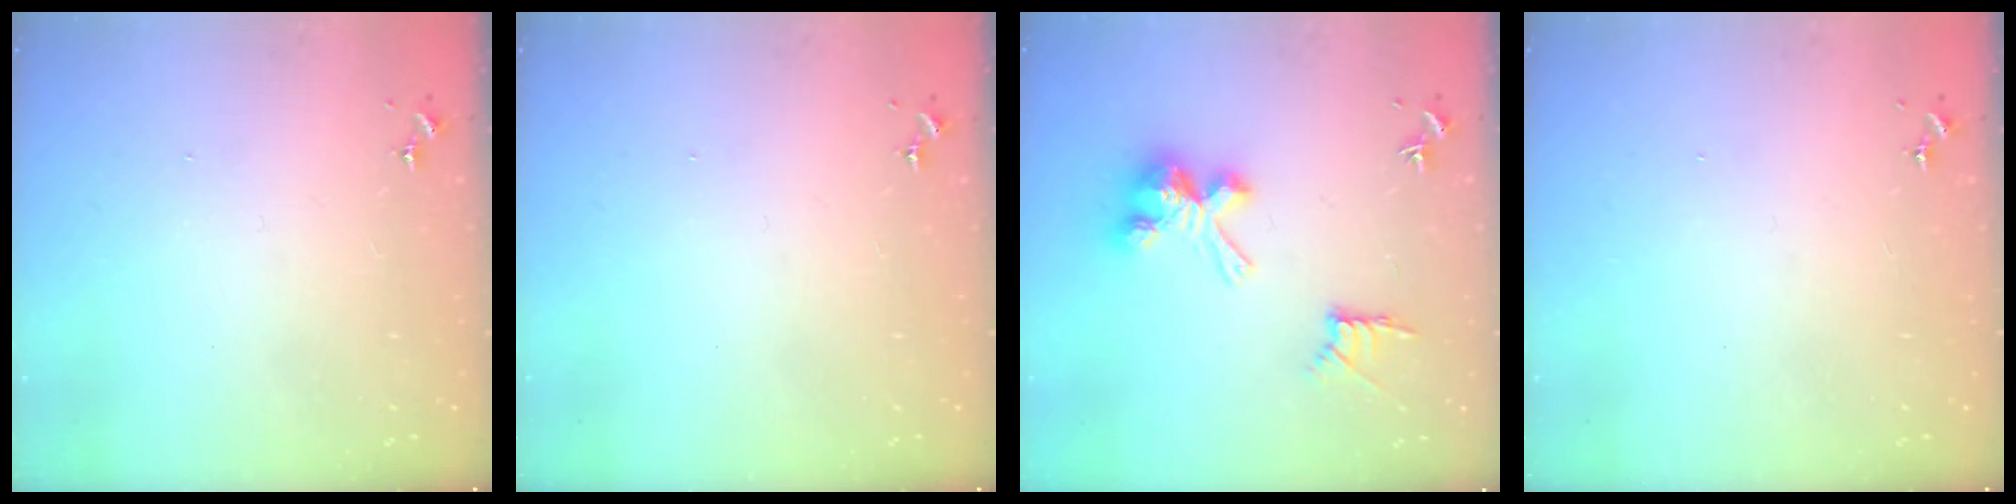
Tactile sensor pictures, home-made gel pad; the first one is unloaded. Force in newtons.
{"total": 0.0}
{"total": 12.1, "press": 12.1, "slide": 0.1}
{"total": 0.0}